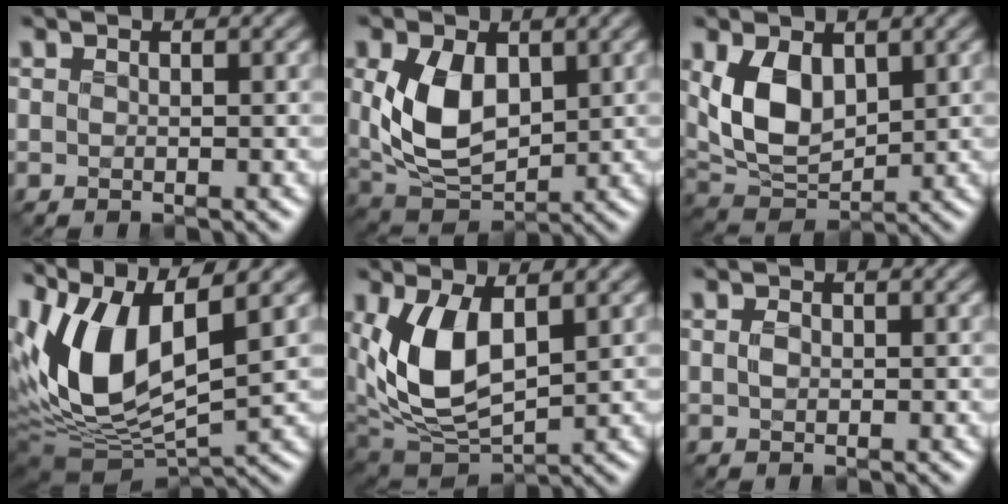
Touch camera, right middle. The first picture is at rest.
{"total": 7.0, "force": [0.5, 4.4, 5.4], "torque": [-0.115, -0.009, 0.011]}
{"total": 5.8, "force": [1.1, 3.6, 4.4], "torque": [-0.088, -0.010, 0.023]}
{"total": 11.8, "force": [2.3, 5.6, 10.1], "torque": [-0.212, 0.000, 0.037]}
{"total": 7.9, "force": [1.0, 4.2, 6.6], "torque": [-0.142, -0.009, 0.017]}
{"total": 0.9, "force": [-0.4, 0.6, 0.6], "torque": [-0.011, 0.001, -0.009]}